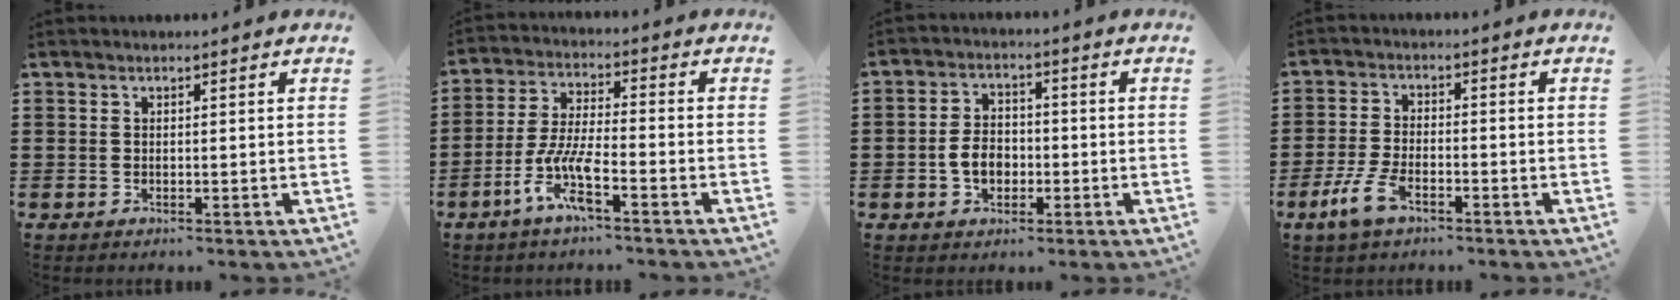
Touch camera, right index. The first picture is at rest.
{"total": 8.3, "force": [-4.7, 1.6, 6.7], "torque": [-0.160, -0.014, -0.095]}
{"total": 4.9, "force": [-1.3, 3.4, 3.3], "torque": [-0.079, 0.002, -0.027]}
{"total": 5.7, "force": [-3.1, 2.3, 4.2], "torque": [-0.110, -0.008, -0.065]}